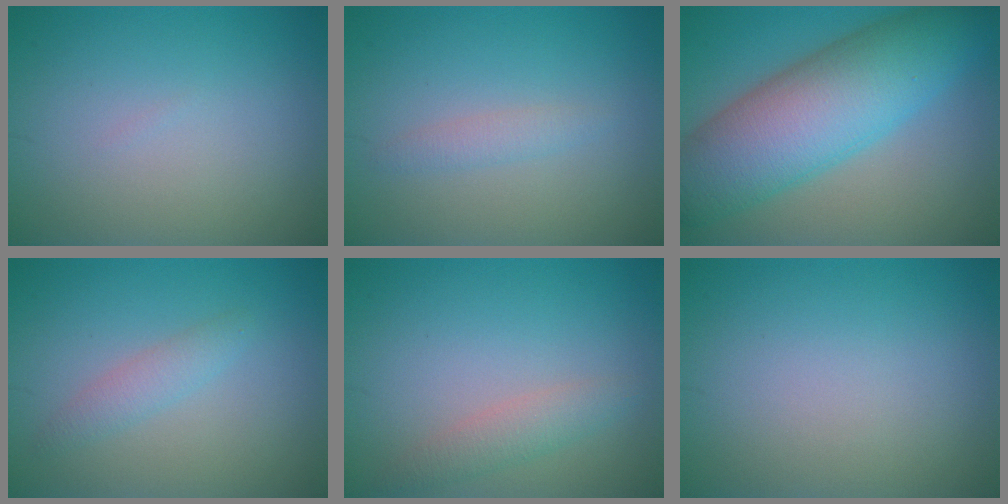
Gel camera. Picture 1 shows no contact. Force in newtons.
{"total": 1.3, "press": 1.3, "slide": 0.0}
{"total": 11.3, "press": 11.2, "slide": 0.1}
{"total": 1.7, "press": 1.7, "slide": 0.1}
{"total": 2.0, "press": 2.0, "slide": 0.1}
{"total": 0.0}